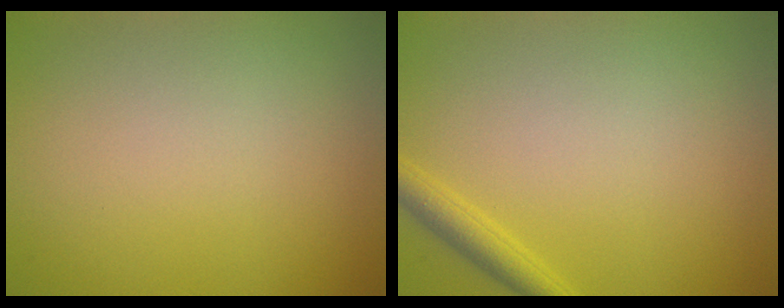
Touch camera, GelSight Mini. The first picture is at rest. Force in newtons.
{"total": 2.0, "press": 2.0, "slide": 0.2}